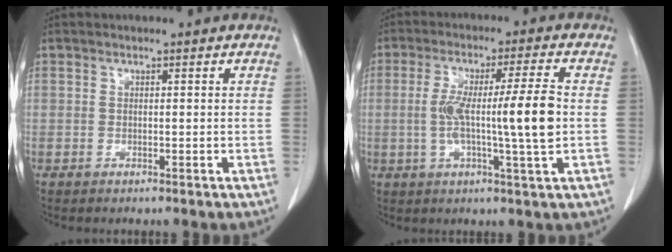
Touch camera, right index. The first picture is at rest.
{"total": 11.3, "force": [-0.3, -0.3, 11.3], "torque": [-0.197, 0.008, -0.006]}